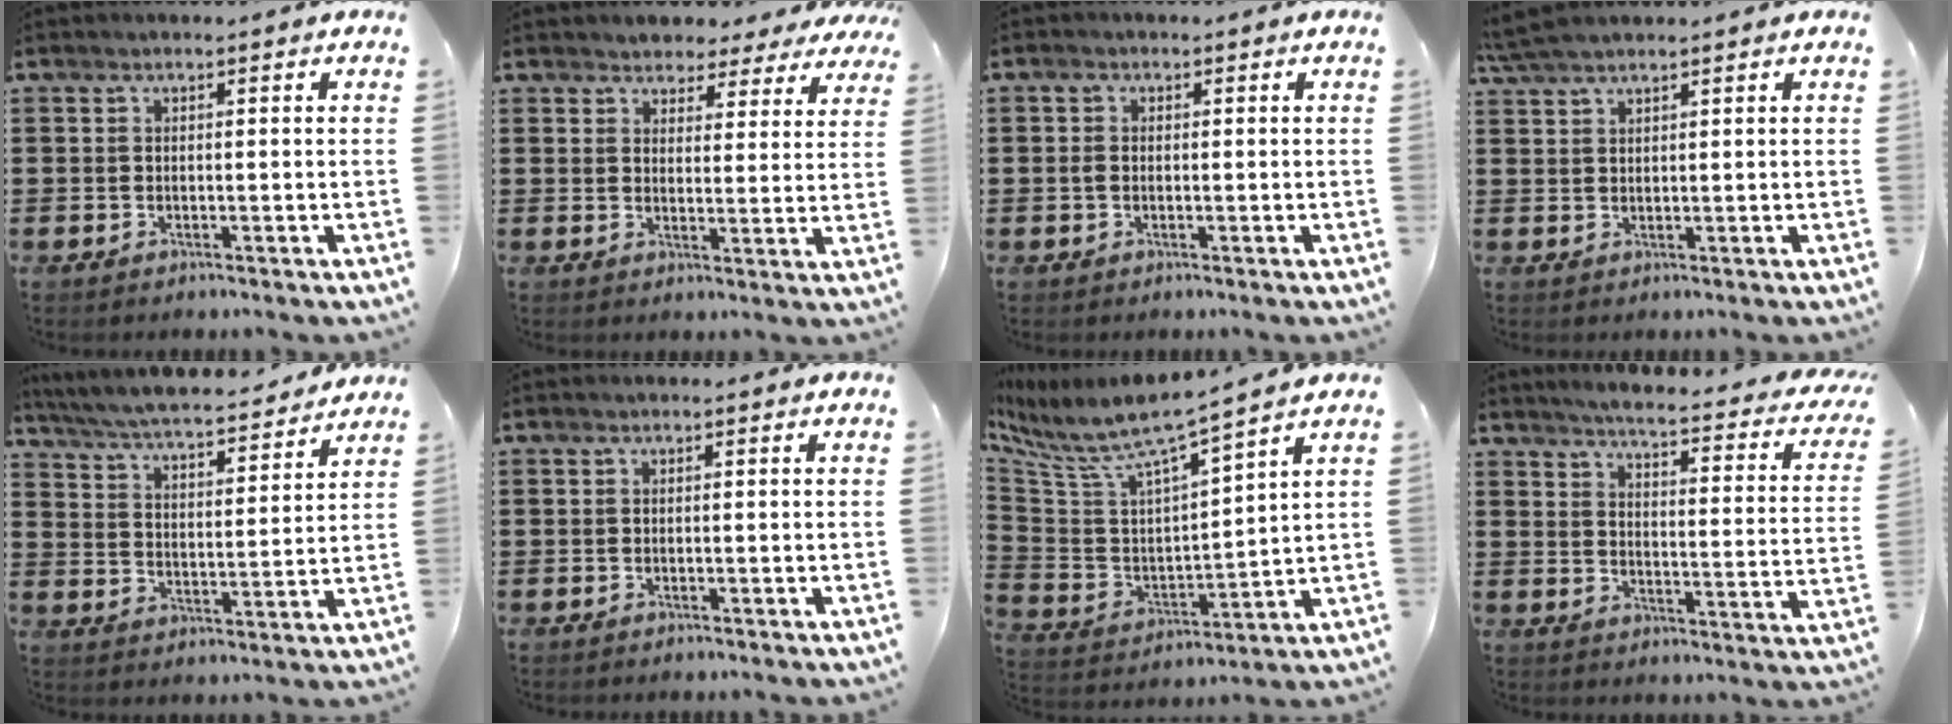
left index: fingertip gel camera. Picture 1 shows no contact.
{"total": 3.5, "force": [3.3, 1.2, -0.1], "torque": [-0.019, -0.011, 0.057]}
{"total": 1.4, "force": [-0.1, 1.2, 0.6], "torque": [-0.015, 0.007, -0.003]}
{"total": 3.5, "force": [3.1, 0.3, 1.7], "torque": [-0.041, 0.001, 0.059]}
{"total": 5.4, "force": [5.1, 0.0, 1.7], "torque": [-0.058, -0.037, 0.082]}
{"total": 0.0}
{"total": 7.3, "force": [6.2, 0.9, 3.8], "torque": [-0.104, -0.050, 0.099]}
{"total": 3.8, "force": [3.3, -0.6, 1.9], "torque": [-0.048, -0.036, 0.044]}